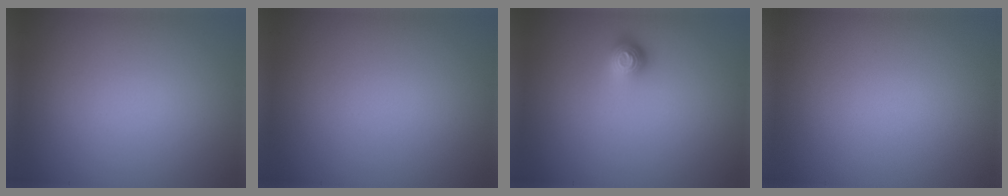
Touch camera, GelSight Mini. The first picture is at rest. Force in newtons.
{"total": 0.0}
{"total": 1.6, "press": 1.3, "slide": 1.0}
{"total": 0.0}